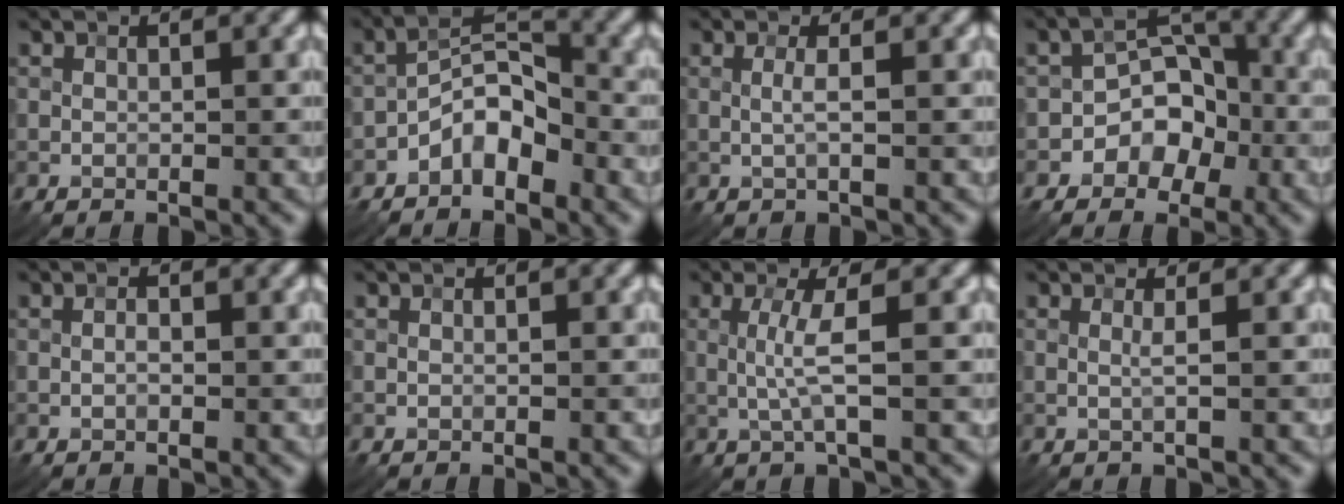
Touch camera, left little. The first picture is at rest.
{"total": 4.3, "force": [-2.4, 2.1, 2.8], "torque": [-0.039, 0.022, -0.049]}
{"total": 1.2, "force": [0.0, 0.1, 1.2], "torque": [-0.025, 0.001, -0.001]}
{"total": 4.5, "force": [-1.9, 3.4, 2.2], "torque": [-0.007, 0.009, -0.042]}
{"total": 0.8, "force": [-0.1, 0.4, 0.7], "torque": [-0.007, -0.003, -0.001]}
{"total": 0.0}
{"total": 2.7, "force": [0.0, 0.1, 2.7], "torque": [-0.061, 0.000, -0.001]}
{"total": 0.8, "force": [0.1, 0.1, 0.8], "torque": [-0.015, 0.001, -0.003]}